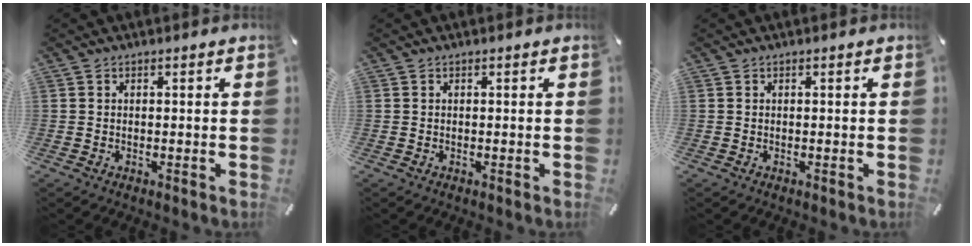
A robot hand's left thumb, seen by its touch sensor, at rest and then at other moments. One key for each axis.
{"total": 0.0}
{"total": 0.0}